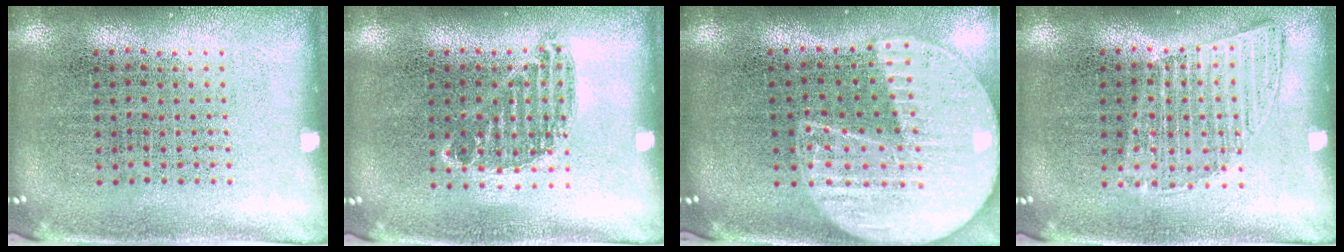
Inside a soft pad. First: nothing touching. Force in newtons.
{"total": 0.8, "press": 0.7, "slide": 0.4}
{"total": 2.3, "press": 2.0, "slide": 1.1}
{"total": 1.0, "press": 1.0, "slide": 0.3}